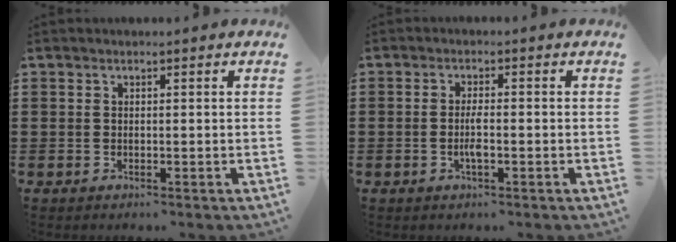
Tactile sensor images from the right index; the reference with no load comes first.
{"total": 2.8, "force": [-0.8, 0.6, 2.6], "torque": [-0.053, 0.000, -0.018]}